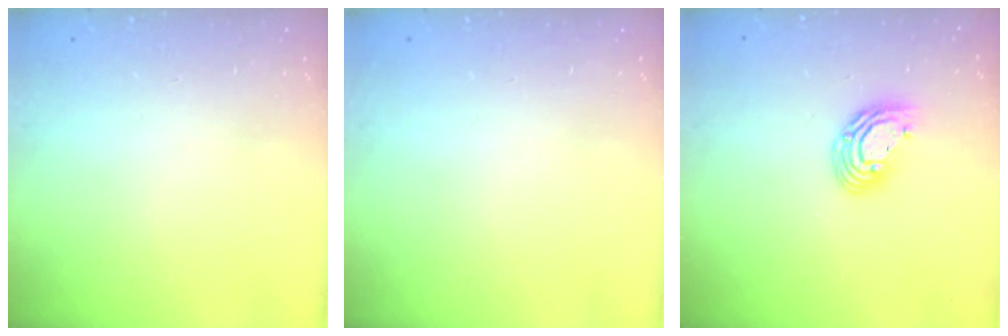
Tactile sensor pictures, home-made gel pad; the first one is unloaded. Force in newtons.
{"total": 0.0}
{"total": 9.1, "press": 9.1, "slide": 1.1}